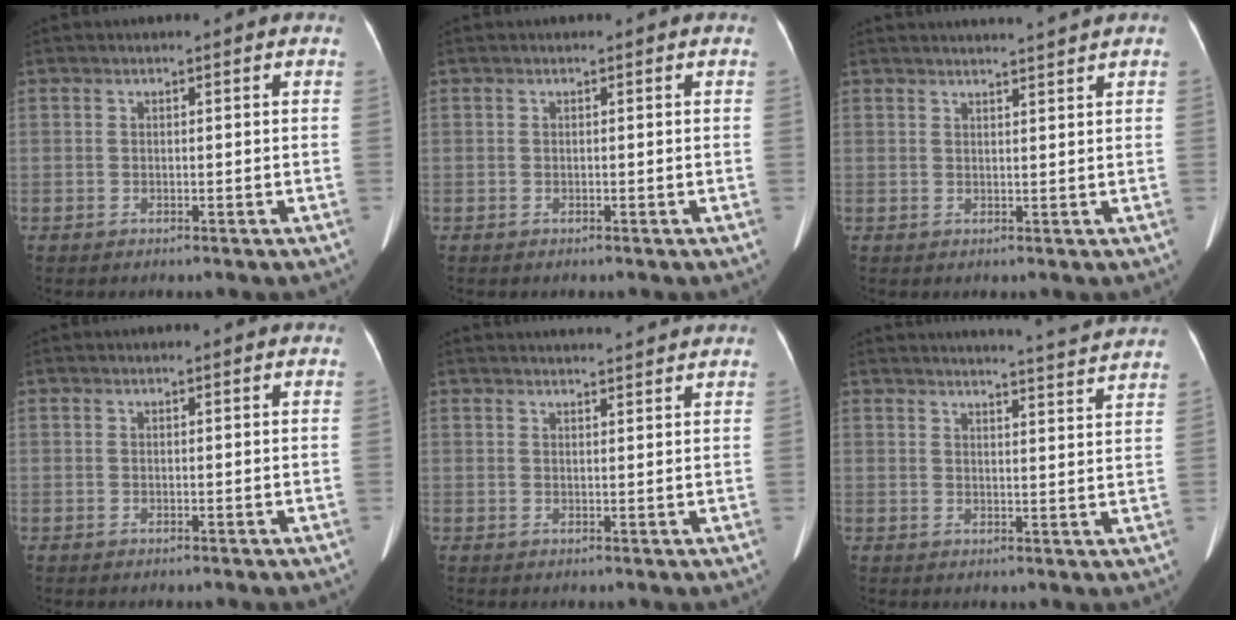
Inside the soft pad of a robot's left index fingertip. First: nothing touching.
{"total": 0.0}
{"total": 4.4, "force": [4.1, -1.2, 1.3], "torque": [-0.016, 0.003, 0.051]}
{"total": 0.0}
{"total": 6.1, "force": [5.9, -0.2, 1.5], "torque": [-0.021, 0.019, 0.068]}
{"total": 9.2, "force": [8.8, -1.6, 2.0], "torque": [-0.038, -0.025, 0.099]}